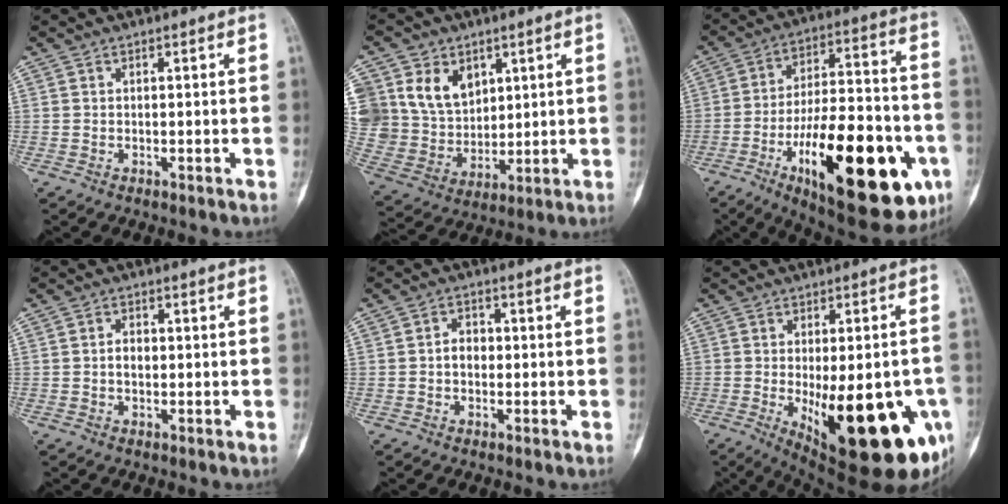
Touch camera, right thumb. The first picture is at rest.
{"total": 16.2, "force": [6.2, 13.0, 7.3], "torque": [-0.121, -0.008, 0.137]}
{"total": 31.2, "force": [-11.3, 11.4, 26.8], "torque": [-0.372, 0.035, -0.160]}
{"total": 2.4, "force": [-0.2, 1.7, 1.7], "torque": [-0.020, 0.006, -0.006]}
{"total": 3.2, "force": [-0.3, 2.5, 2.0], "torque": [-0.016, 0.012, -0.013]}
{"total": 25.0, "force": [-7.3, 9.2, 22.1], "torque": [-0.253, -0.015, -0.074]}